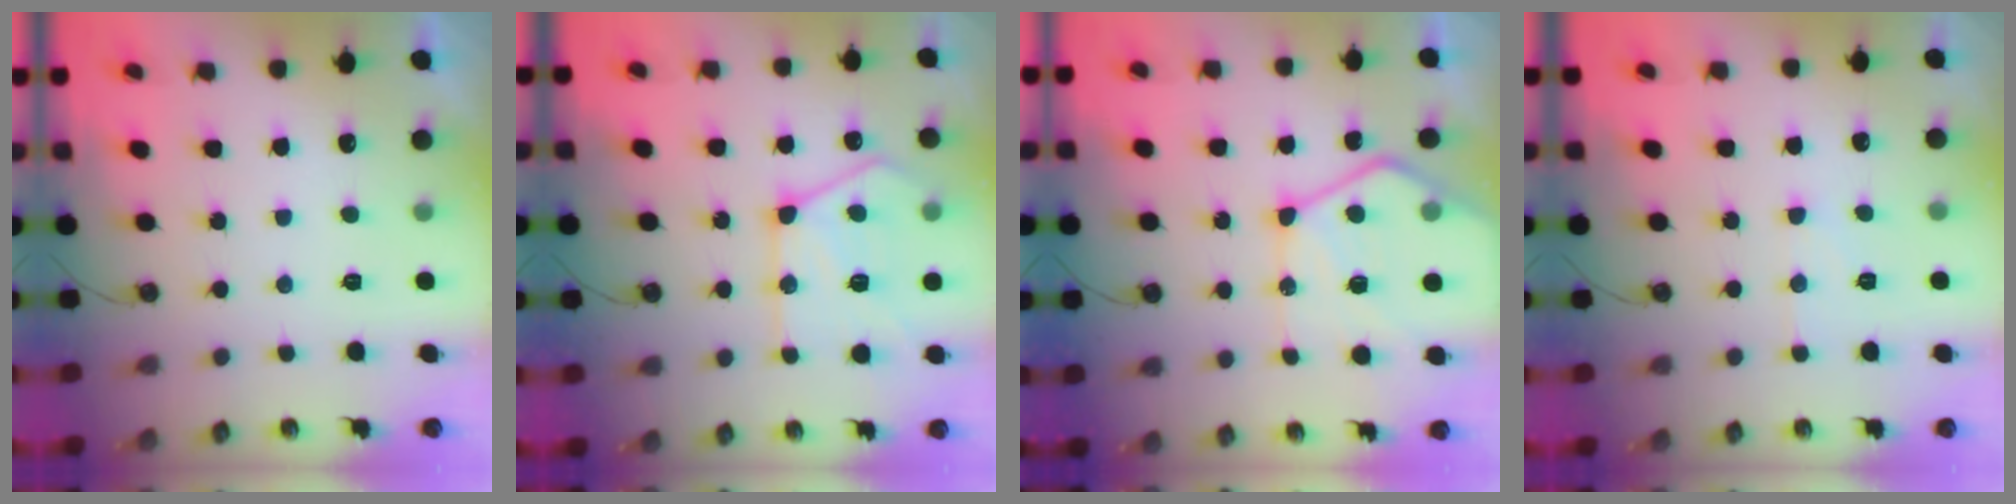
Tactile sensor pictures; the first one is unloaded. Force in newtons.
{"total": 17.6, "press": 17.5, "slide": 1.7}
{"total": 18.8, "press": 18.7, "slide": 2.2}
{"total": 6.1, "press": 6.1, "slide": 0.4}